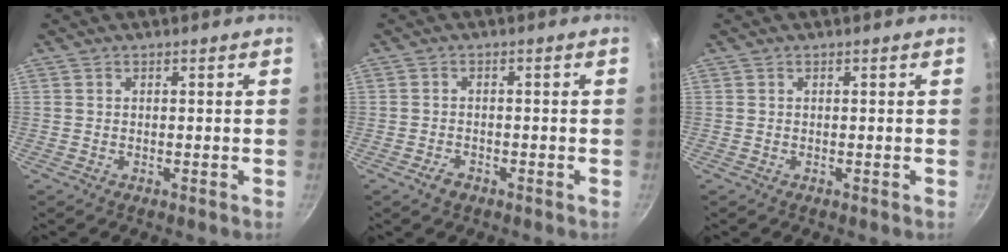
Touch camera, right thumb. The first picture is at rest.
{"total": 2.3, "force": [-1.6, 1.3, 1.1], "torque": [-0.016, 0.011, -0.026]}
{"total": 0.0}